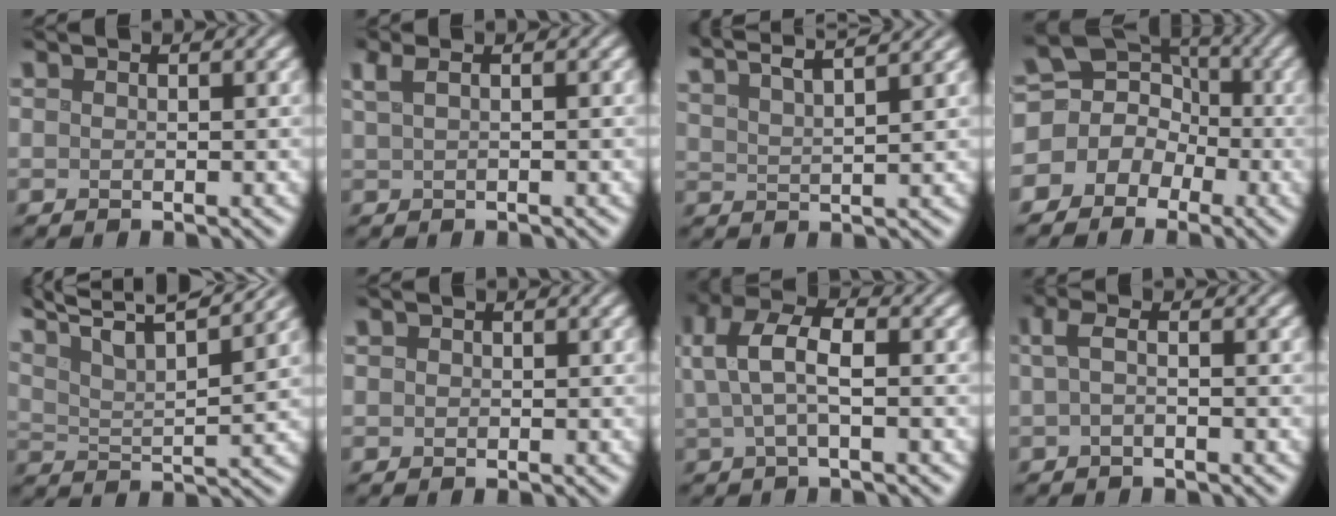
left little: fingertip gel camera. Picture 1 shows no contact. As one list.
[{"total": 1.9, "force": [0.9, 0.6, 1.6], "torque": [-0.029, 0.004, 0.014]}, {"total": 9.0, "force": [7.3, 2.1, 4.8], "torque": [-0.062, 0.031, 0.073]}, {"total": 7.3, "force": [-1.2, 6.6, 2.9], "torque": [-0.021, 0.033, -0.056]}, {"total": 13.2, "force": [10.3, 3.6, 7.5], "torque": [-0.136, 0.028, 0.130]}, {"total": 0.5, "force": [0.0, 0.5, 0.1], "torque": [0.002, -0.004, -0.002]}, {"total": 4.6, "force": [0.9, 1.8, 4.1], "torque": [-0.086, 0.012, 0.011]}, {"total": 1.7, "force": [-0.1, 0.4, 1.7], "torque": [-0.038, 0.000, -0.007]}]